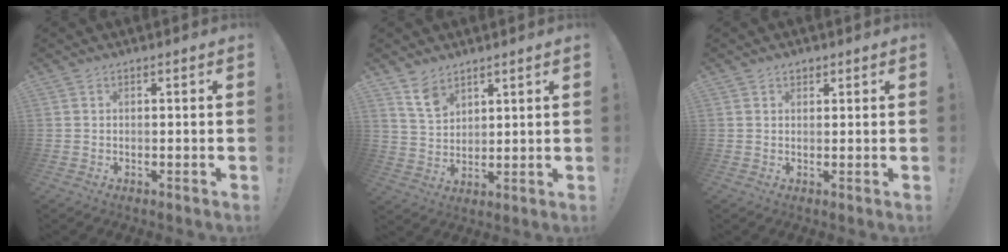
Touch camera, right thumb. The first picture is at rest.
{"total": 8.0, "force": [5.8, 4.5, 3.0], "torque": [-0.060, -0.029, 0.114]}
{"total": 1.5, "force": [1.0, 1.0, 0.5], "torque": [-0.002, -0.003, 0.017]}